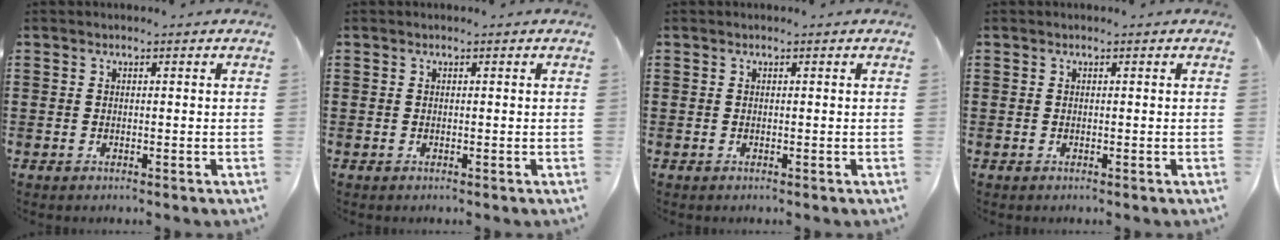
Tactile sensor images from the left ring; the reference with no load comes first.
{"total": 0.0}
{"total": 0.0}
{"total": 0.0}